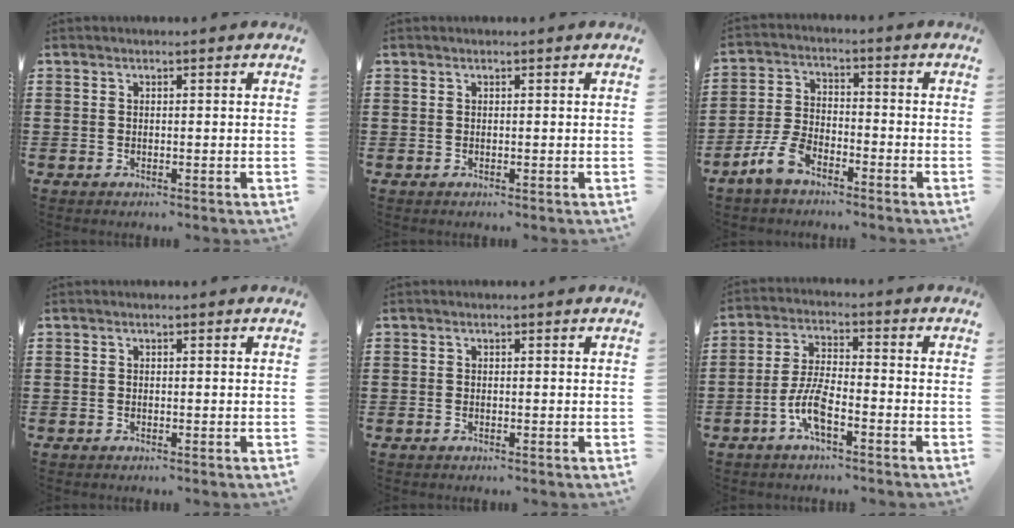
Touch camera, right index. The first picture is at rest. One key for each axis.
{"total": 0.0}
{"total": 5.5, "fx": -3.9, "fy": 2.3, "fz": 3.1, "tx": -0.087, "ty": 0.006, "tz": -0.084}
{"total": 0.0}
{"total": 0.0}
{"total": 6.5, "fx": -3.3, "fy": 1.7, "fz": 5.3, "tx": -0.129, "ty": -0.008, "tz": -0.068}